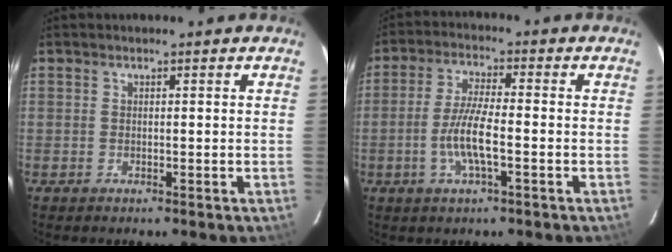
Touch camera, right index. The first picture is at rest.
{"total": 7.6, "force": [-2.2, 1.3, 7.1], "torque": [-0.144, -0.001, -0.044]}